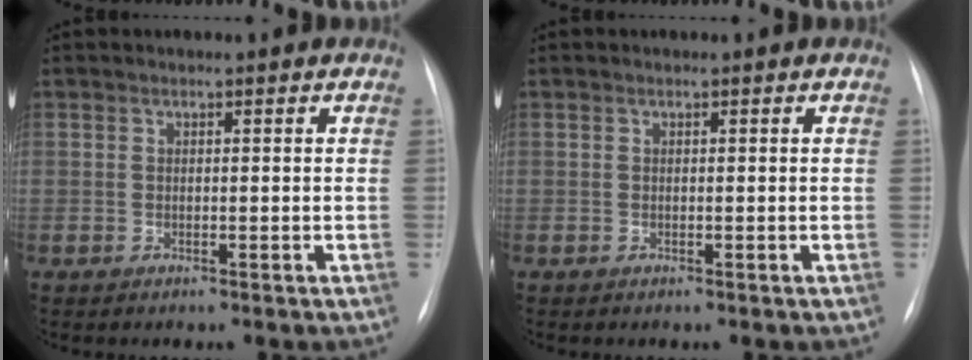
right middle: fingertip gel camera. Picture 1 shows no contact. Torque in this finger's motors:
{"motor_torque": [-0.14, -0.10, 0.00, 0.00]}